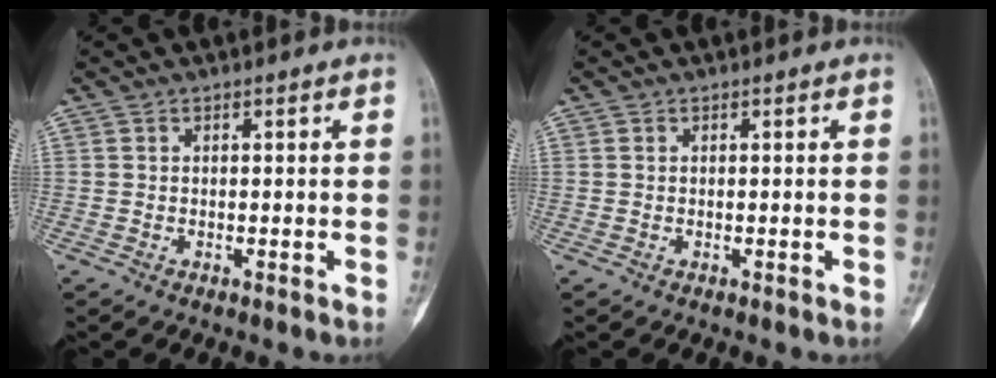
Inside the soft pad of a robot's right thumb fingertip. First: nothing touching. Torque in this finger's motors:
{"motor_torque": [0.05, -0.15, 0.07, -0.03, -0.04]}